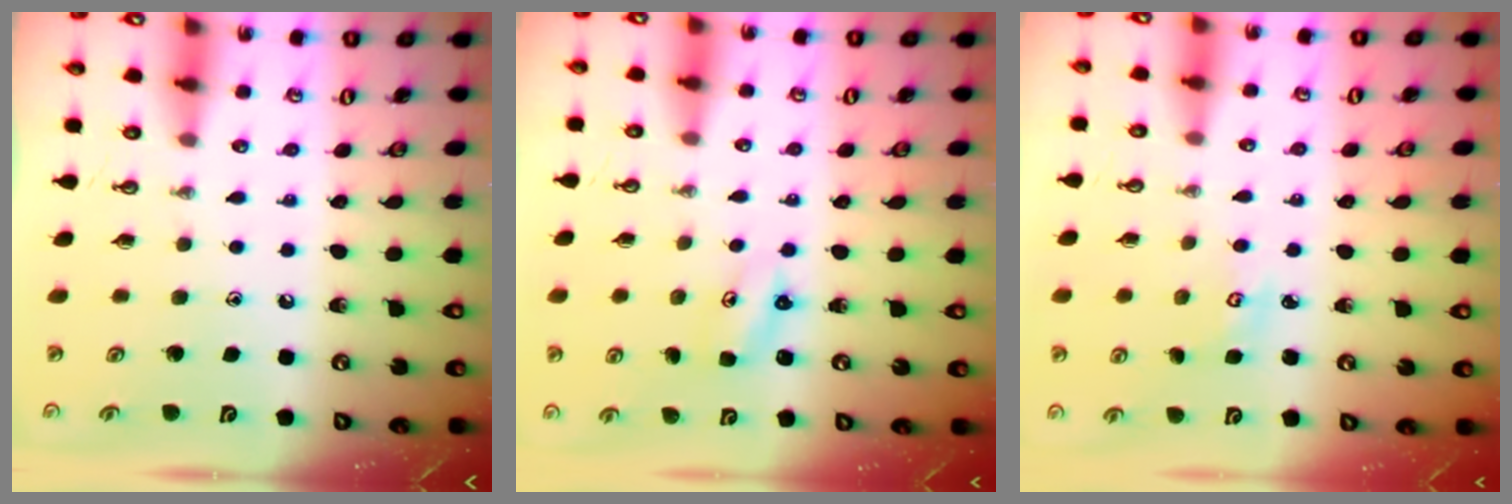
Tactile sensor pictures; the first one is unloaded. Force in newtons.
{"total": 2.8, "press": 2.8, "slide": 0.3}
{"total": 2.5, "press": 2.4, "slide": 0.3}